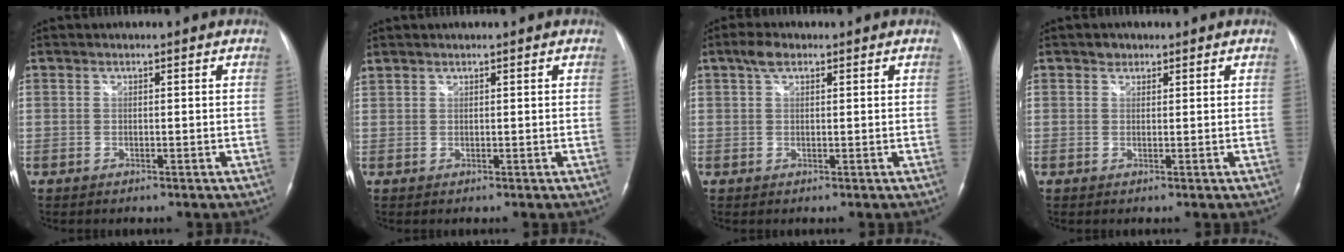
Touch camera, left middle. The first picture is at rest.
{"total": 1.0, "force": [0.9, 0.0, 0.2], "torque": [-0.017, 0.016, 0.027]}
{"total": 2.5, "force": [1.6, 1.1, 1.6], "torque": [-0.036, 0.012, 0.031]}
{"total": 1.2, "force": [0.9, 0.8, 0.2], "torque": [0.000, -0.002, 0.011]}